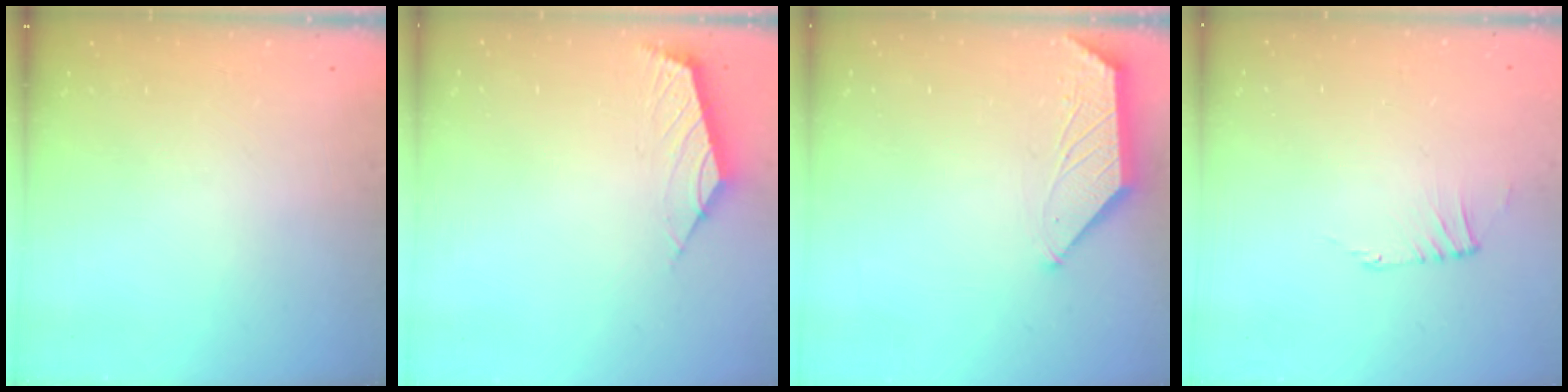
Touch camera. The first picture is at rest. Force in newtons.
{"total": 2.5, "press": 2.4, "slide": 0.7}
{"total": 1.6, "press": 1.5, "slide": 0.4}
{"total": 0.0}